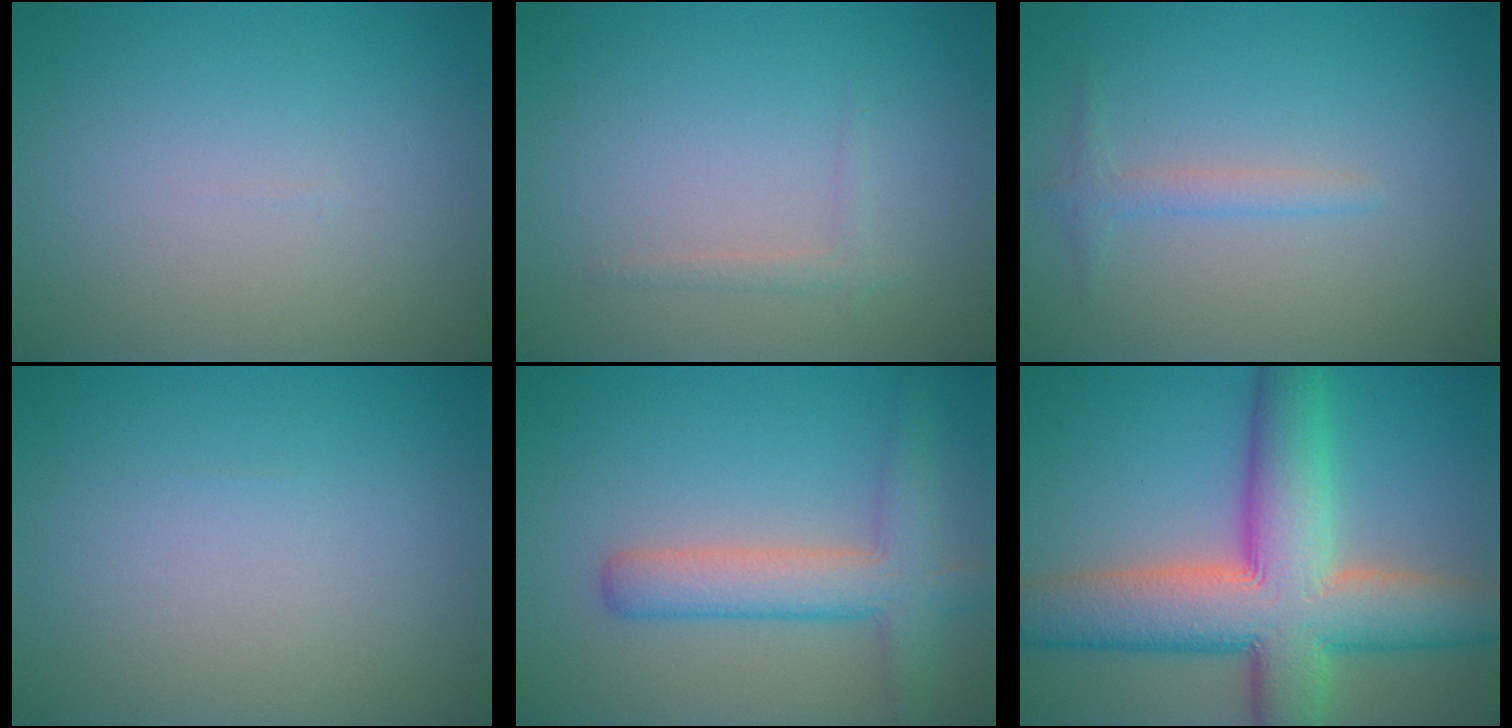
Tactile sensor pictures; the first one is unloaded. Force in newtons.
{"total": 0.9, "press": 0.9, "slide": 0.0}
{"total": 1.4, "press": 1.4, "slide": 0.0}
{"total": 0.0}
{"total": 4.6, "press": 4.6, "slide": 0.2}
{"total": 12.0, "press": 12.0, "slide": 0.6}